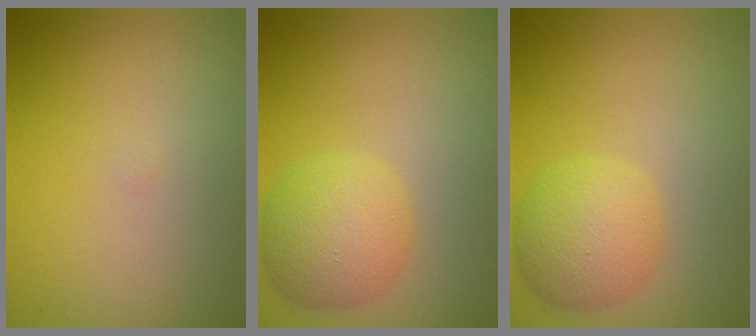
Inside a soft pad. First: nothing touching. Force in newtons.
{"total": 4.5, "press": 4.5, "slide": 0.2}
{"total": 4.0, "press": 4.0, "slide": 0.2}